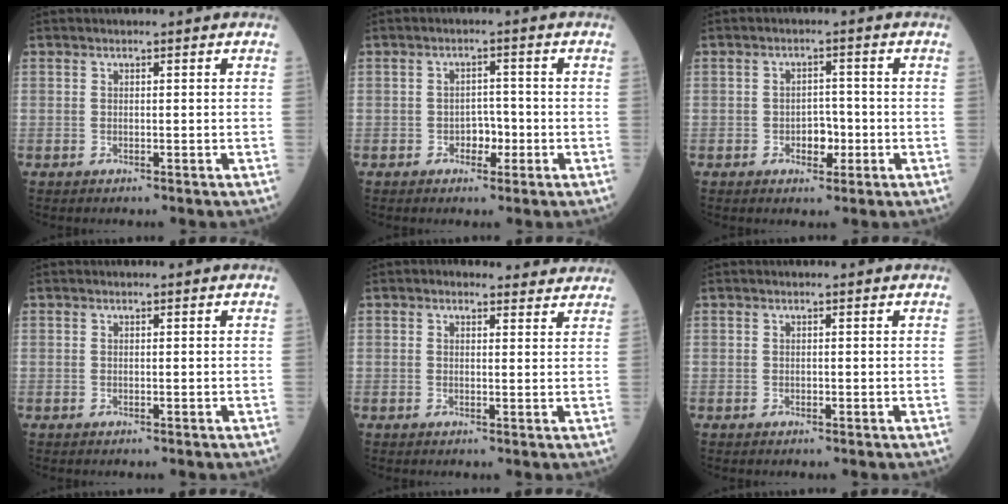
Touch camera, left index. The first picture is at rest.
{"total": 2.7, "force": [-1.0, 1.7, 1.8], "torque": [-0.020, 0.007, -0.017]}
{"total": 3.1, "force": [-1.0, 1.9, 2.3], "torque": [-0.029, 0.006, -0.013]}
{"total": 0.0}
{"total": 3.8, "force": [3.5, 1.4, 0.6], "torque": [-0.002, 0.007, 0.029]}
{"total": 0.0}